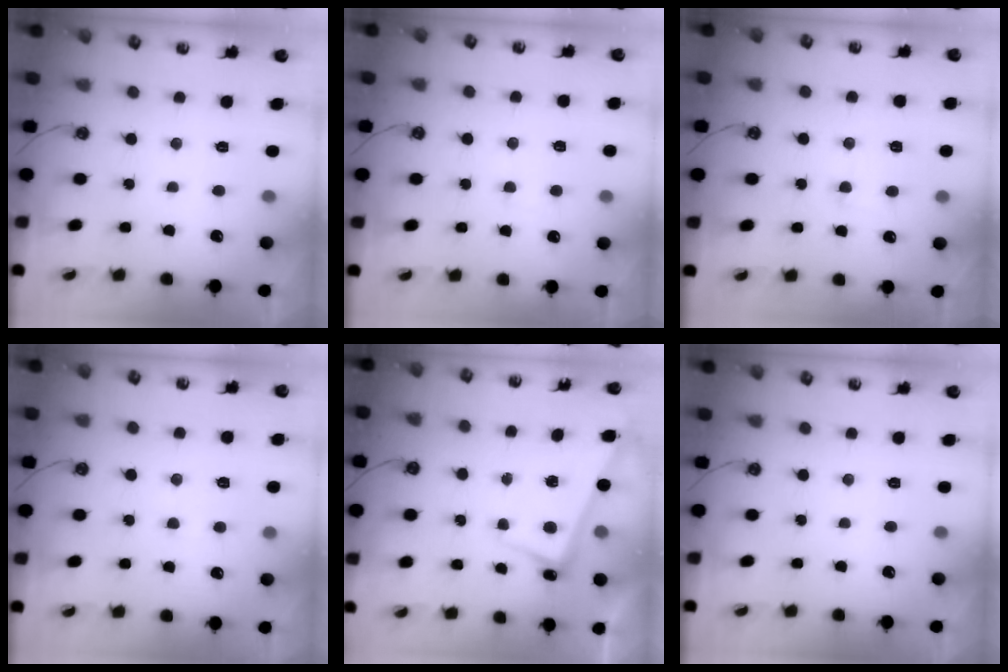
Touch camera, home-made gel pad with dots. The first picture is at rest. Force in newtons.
{"total": 0.6, "press": 0.4, "slide": 0.5}
{"total": 1.8, "press": 1.7, "slide": 0.3}
{"total": 1.9, "press": 1.8, "slide": 0.5}
{"total": 2.6, "press": 2.5, "slide": 0.8}
{"total": 0.0}